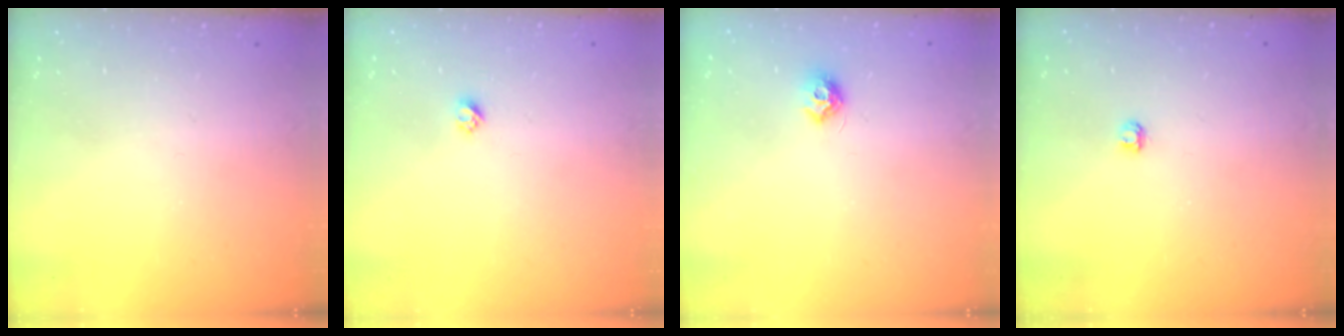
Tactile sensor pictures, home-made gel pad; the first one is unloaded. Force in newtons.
{"total": 2.4, "press": 2.4, "slide": 0.2}
{"total": 7.2, "press": 7.2, "slide": 0.5}
{"total": 2.9, "press": 2.9, "slide": 0.3}